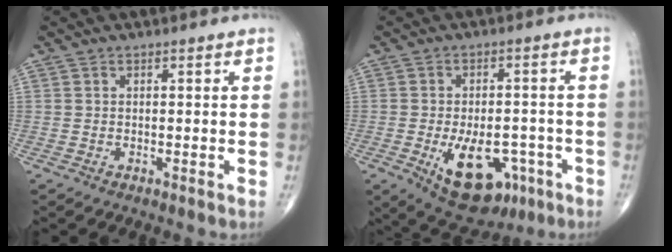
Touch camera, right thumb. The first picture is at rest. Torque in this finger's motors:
{"motor_torque": [3.25, 1.76, 0.53, 0.41, 0.33]}